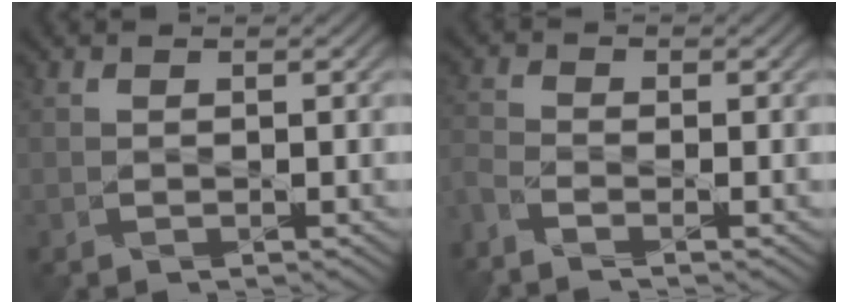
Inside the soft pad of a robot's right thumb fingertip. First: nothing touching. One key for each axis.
{"total": 4.2, "fx": -3.4, "fy": 0.9, "fz": 2.4, "tx": -0.071, "ty": -0.010, "tz": -0.077}